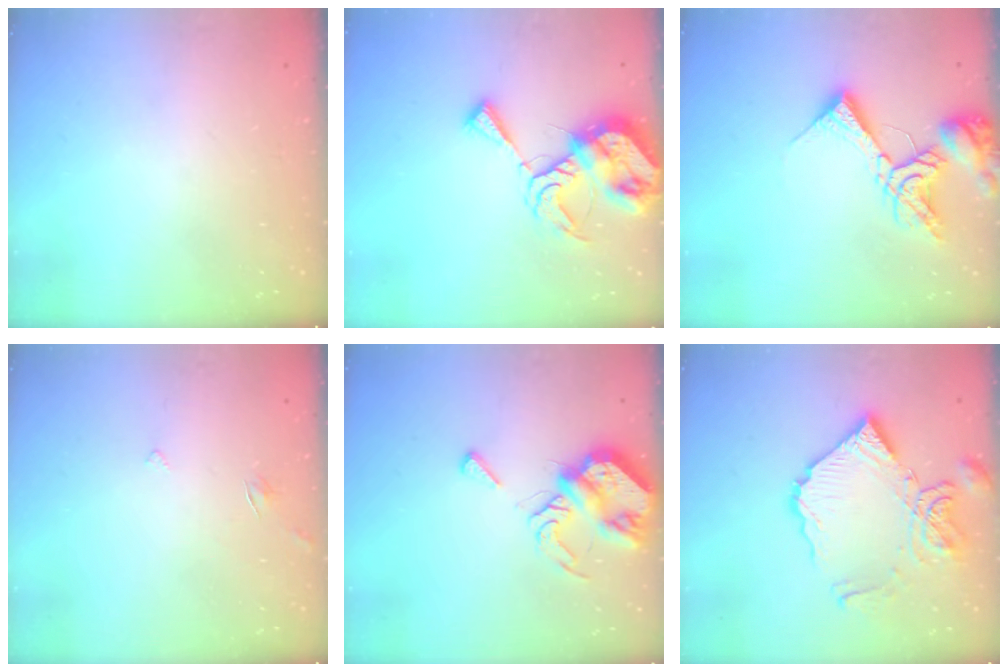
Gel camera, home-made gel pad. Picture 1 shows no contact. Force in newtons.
{"total": 11.5, "press": 11.4, "slide": 1.4}
{"total": 12.4, "press": 12.3, "slide": 1.5}
{"total": 2.8, "press": 2.8, "slide": 0.3}
{"total": 8.7, "press": 8.6, "slide": 1.2}
{"total": 17.2, "press": 17.1, "slide": 2.0}